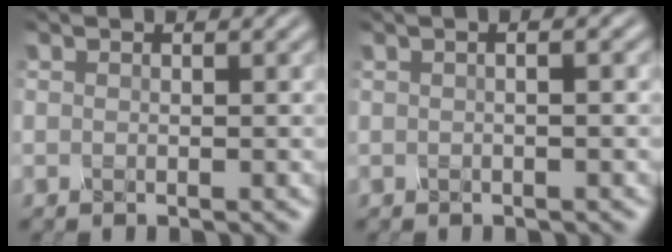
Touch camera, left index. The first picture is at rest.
{"total": 2.1, "force": [0.6, 0.8, 1.8], "torque": [-0.016, 0.002, -0.007]}